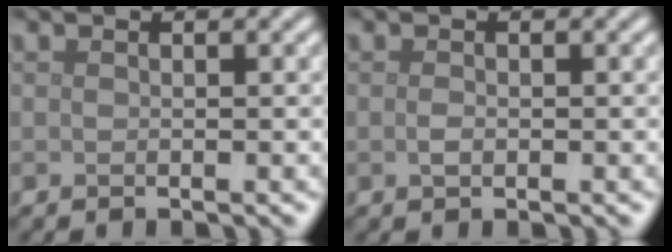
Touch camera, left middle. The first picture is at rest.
{"total": 0.7, "force": [-0.1, 0.4, 0.6], "torque": [-0.014, -0.001, -0.002]}